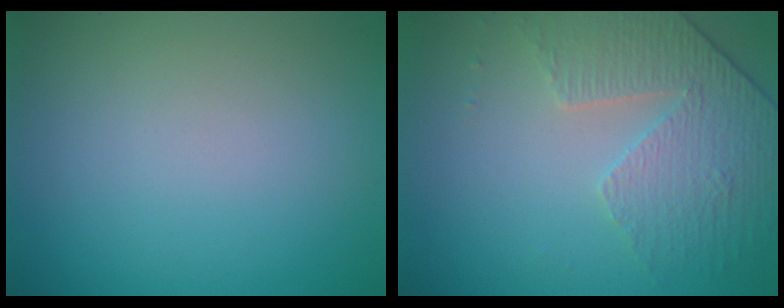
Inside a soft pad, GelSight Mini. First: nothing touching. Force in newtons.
{"total": 4.7, "press": 3.4, "slide": 3.2}